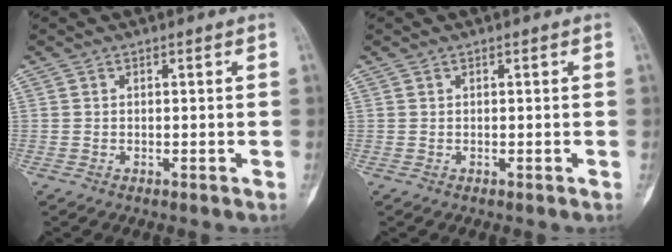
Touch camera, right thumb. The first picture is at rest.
{"total": 0.0}